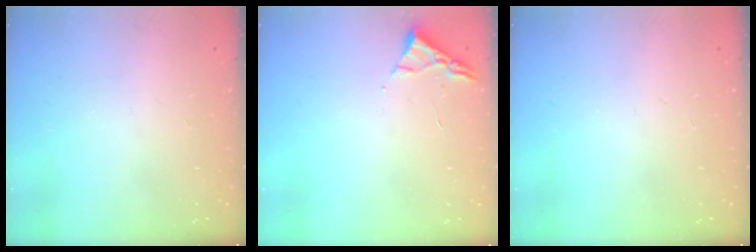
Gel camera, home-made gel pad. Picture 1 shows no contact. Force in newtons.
{"total": 3.0, "press": 2.9, "slide": 0.4}
{"total": 0.0}